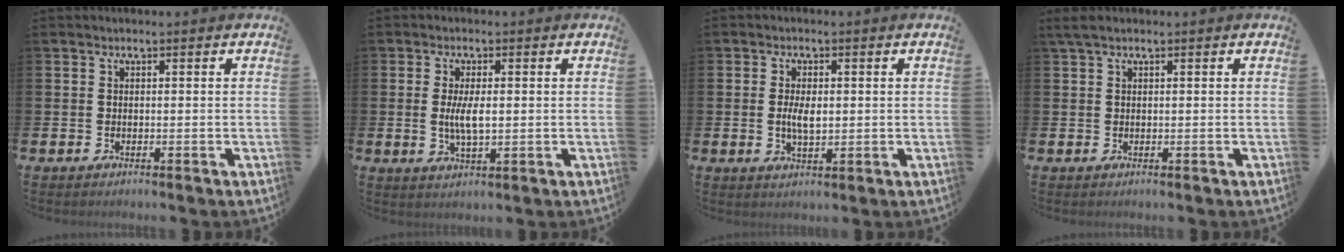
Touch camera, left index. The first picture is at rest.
{"total": 4.2, "force": [0.3, 1.5, 3.9], "torque": [-0.066, 0.000, 0.001]}
{"total": 3.4, "force": [0.1, 1.6, 3.0], "torque": [-0.042, -0.003, -0.003]}
{"total": 1.4, "force": [0.9, 0.3, 1.0], "torque": [-0.027, 0.006, 0.018]}